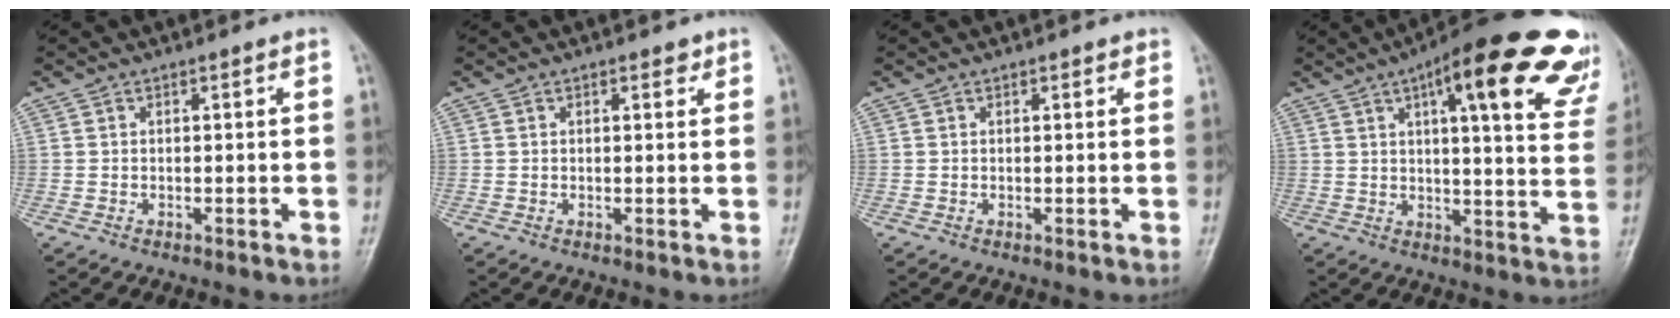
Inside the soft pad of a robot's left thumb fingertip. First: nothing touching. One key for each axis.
{"total": 1.3, "fx": 0.8, "fy": 0.7, "fz": 0.7, "tx": -0.001, "ty": -0.003, "tz": 0.008}
{"total": 0.8, "fx": 0.6, "fy": 0.5, "fz": 0.4, "tx": 0.002, "ty": -0.003, "tz": 0.003}
{"total": 25.2, "fx": 14.6, "fy": 6.7, "fz": 19.5, "tx": -0.230, "ty": -0.024, "tz": 0.172}